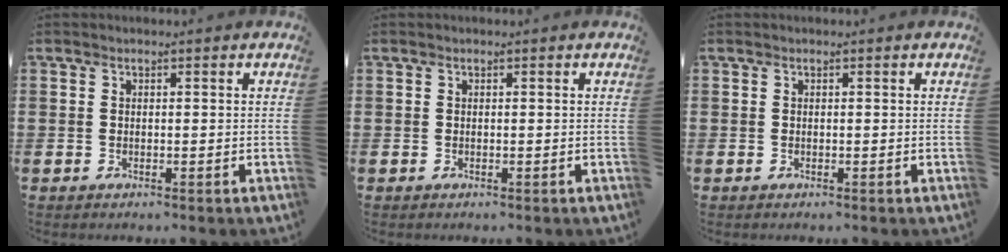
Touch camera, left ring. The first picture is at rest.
{"total": 0.0}
{"total": 0.0}